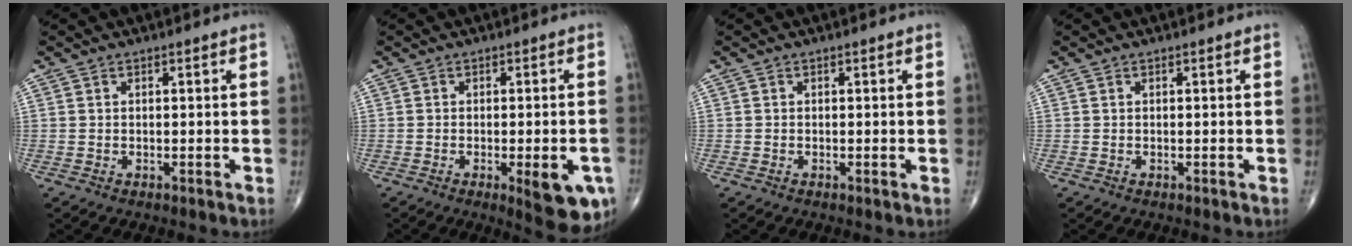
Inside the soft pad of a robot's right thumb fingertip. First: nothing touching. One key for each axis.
{"total": 9.3, "fx": -3.4, "fy": 2.9, "fz": 8.1, "tx": -0.084, "ty": -0.001, "tz": -0.036}
{"total": 0.0}
{"total": 0.0}